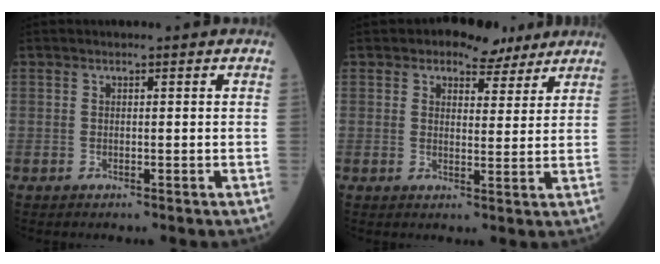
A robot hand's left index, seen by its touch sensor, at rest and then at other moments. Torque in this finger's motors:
{"motor_torque": [0.81, -0.77, 0.23, 0.02]}